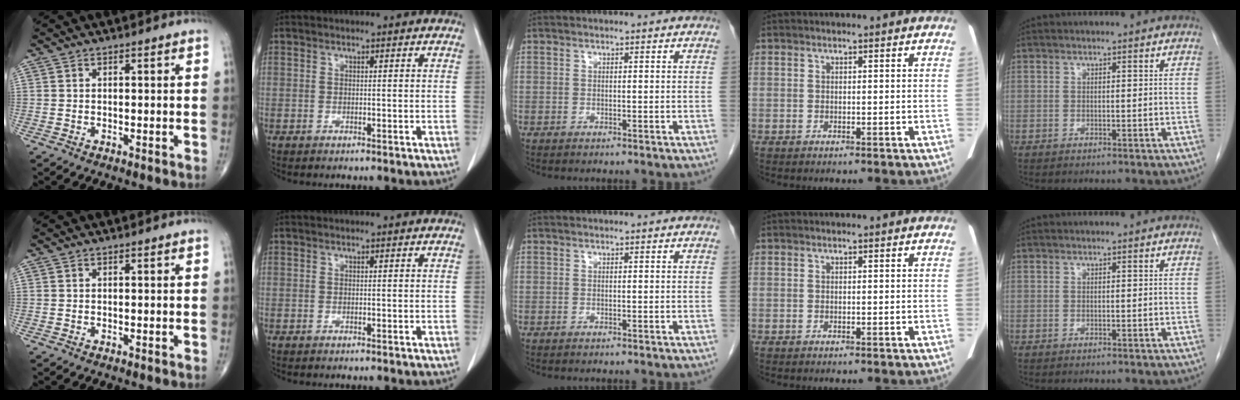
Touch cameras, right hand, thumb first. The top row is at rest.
{}